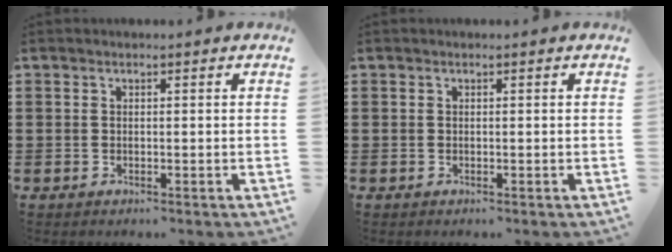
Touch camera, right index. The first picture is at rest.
{"total": 0.0}